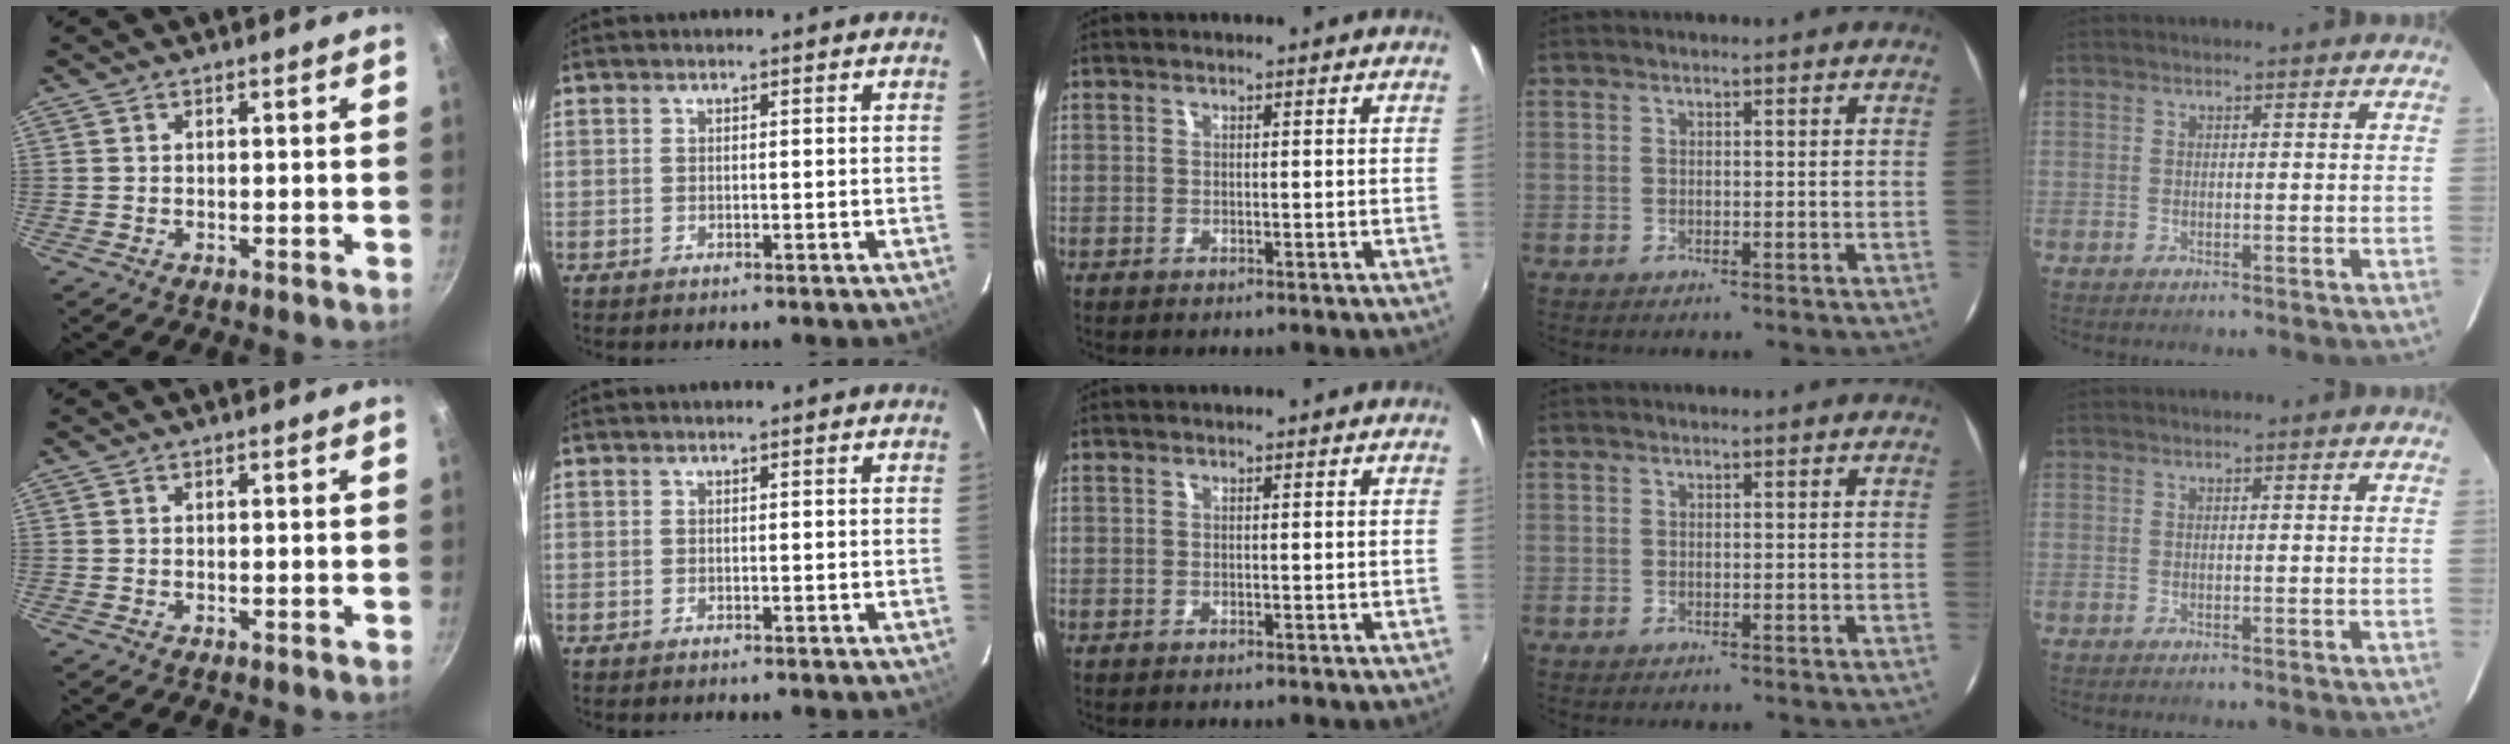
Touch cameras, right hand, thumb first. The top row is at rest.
{}